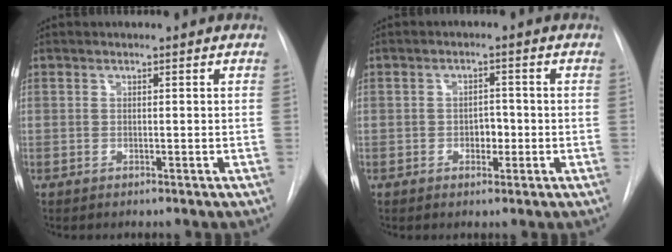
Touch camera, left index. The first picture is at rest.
{"total": 2.6, "force": [-0.7, 1.7, 1.8], "torque": [-0.022, 0.006, -0.008]}